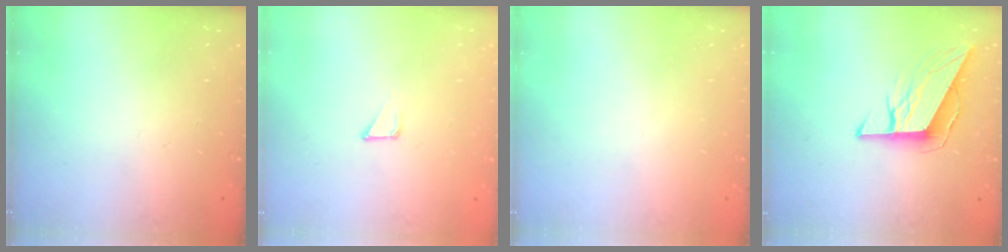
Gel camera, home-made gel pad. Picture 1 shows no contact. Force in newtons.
{"total": 1.6, "press": 1.6, "slide": 0.1}
{"total": 0.0}
{"total": 9.5, "press": 9.3, "slide": 1.9}